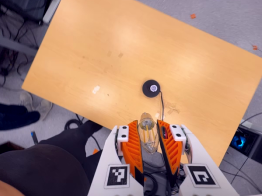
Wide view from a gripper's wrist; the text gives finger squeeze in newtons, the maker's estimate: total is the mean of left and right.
{"total": 13.2, "left": 13.9, "right": 12.5}